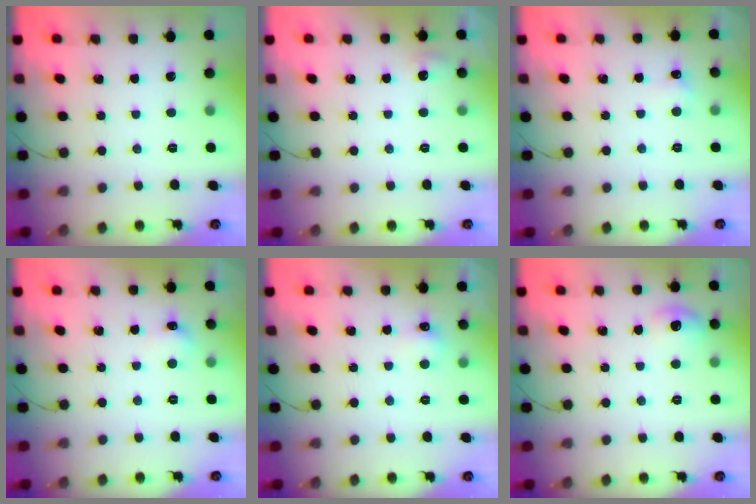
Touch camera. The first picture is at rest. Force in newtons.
{"total": 4.6, "press": 4.4, "slide": 1.4}
{"total": 3.7, "press": 3.6, "slide": 0.8}
{"total": 5.6, "press": 5.4, "slide": 1.7}
{"total": 5.1, "press": 5.0, "slide": 1.3}
{"total": 7.9, "press": 6.9, "slide": 3.9}